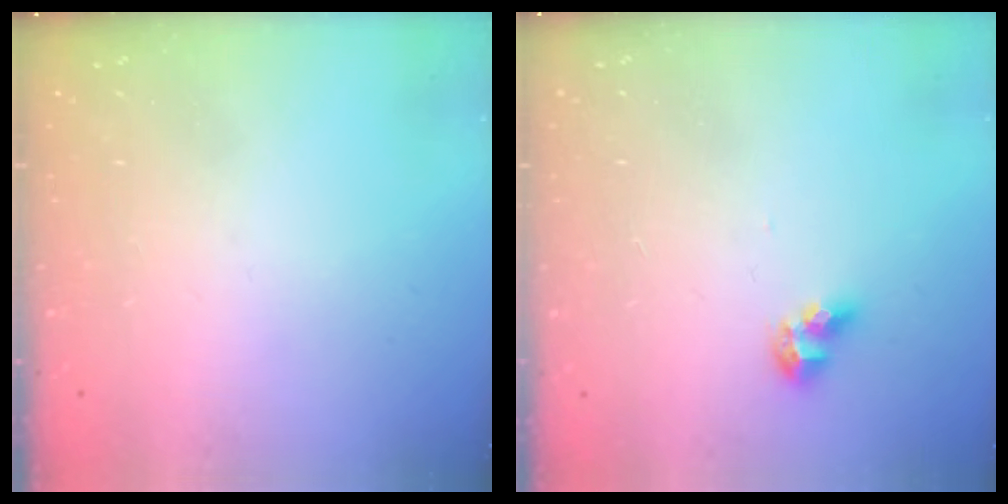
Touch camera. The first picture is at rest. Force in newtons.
{"total": 5.4, "press": 5.3, "slide": 1.1}